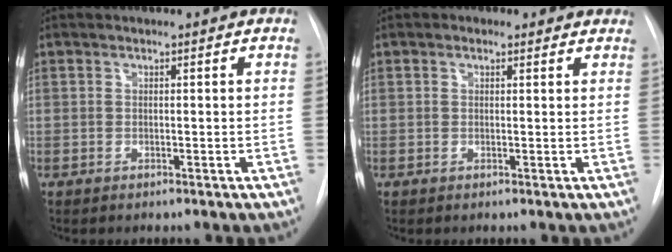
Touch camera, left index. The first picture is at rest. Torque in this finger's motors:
{"motor_torque": [0.99, -0.76, 0.11, 0.00]}